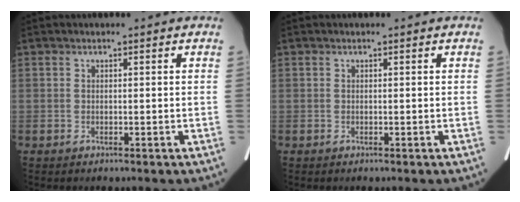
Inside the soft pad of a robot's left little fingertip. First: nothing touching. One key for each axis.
{"total": 0.0}